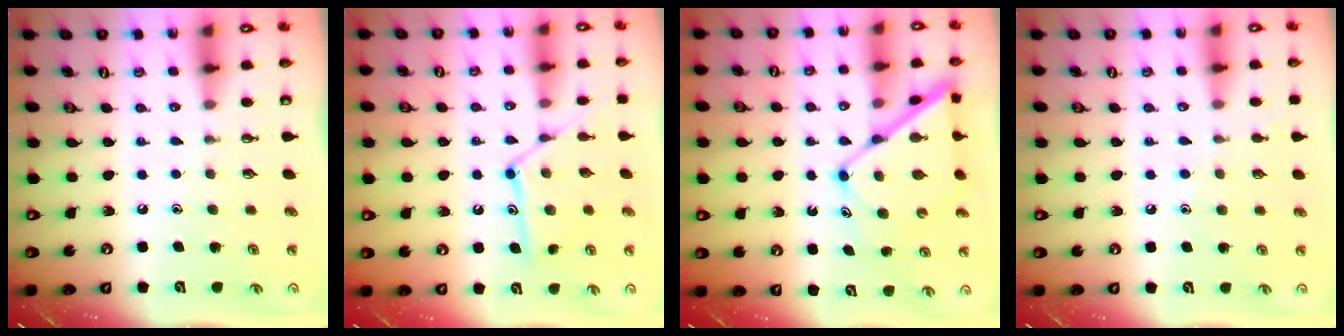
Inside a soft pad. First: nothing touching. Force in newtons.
{"total": 12.5, "press": 12.5, "slide": 0.5}
{"total": 12.8, "press": 12.8, "slide": 1.1}
{"total": 7.0, "press": 7.0, "slide": 0.7}